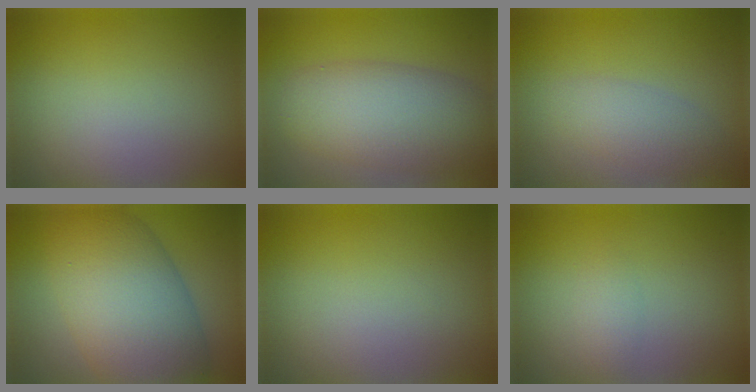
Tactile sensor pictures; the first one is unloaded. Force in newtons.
{"total": 7.7, "press": 7.7, "slide": 0.6}
{"total": 3.0, "press": 3.0, "slide": 0.1}
{"total": 11.8, "press": 11.8, "slide": 0.4}
{"total": 0.0}
{"total": 1.2, "press": 1.2, "slide": 0.0}